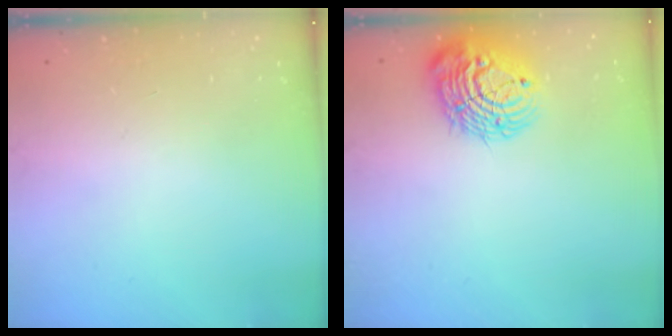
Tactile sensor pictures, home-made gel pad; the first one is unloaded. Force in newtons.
{"total": 13.2, "press": 13.1, "slide": 1.5}